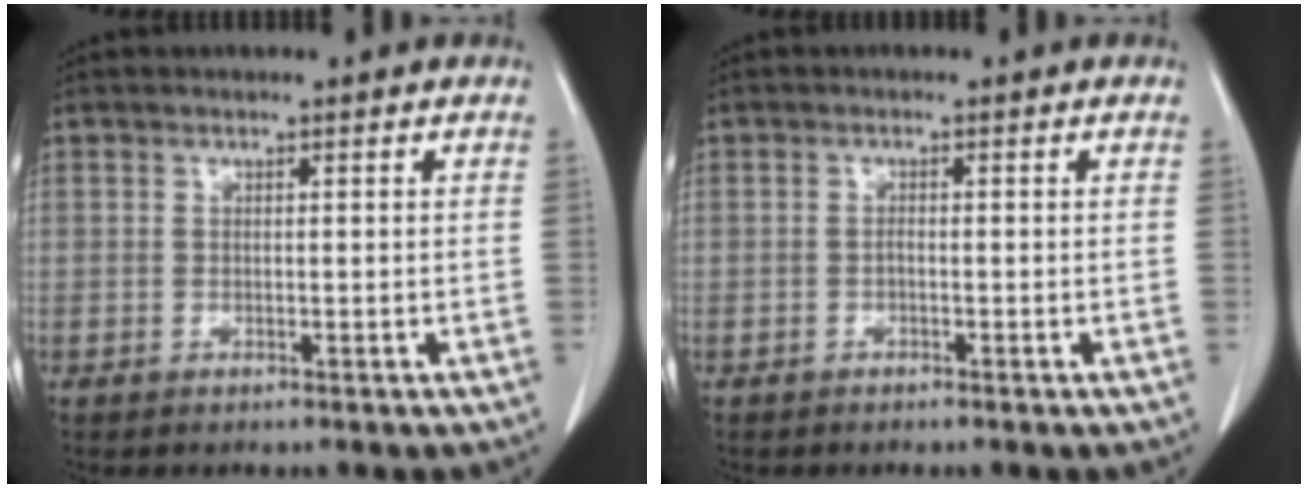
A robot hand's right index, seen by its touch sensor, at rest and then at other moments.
{"total": 0.6, "force": [-0.4, 0.2, 0.4], "torque": [-0.009, 0.002, -0.008]}